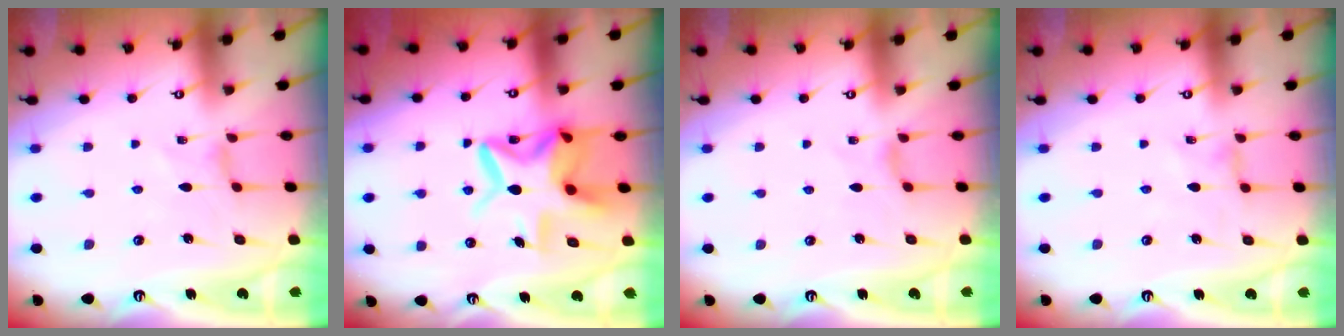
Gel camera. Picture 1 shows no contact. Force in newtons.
{"total": 14.2, "press": 14.0, "slide": 2.0}
{"total": 1.7, "press": 1.6, "slide": 0.4}
{"total": 0.0}